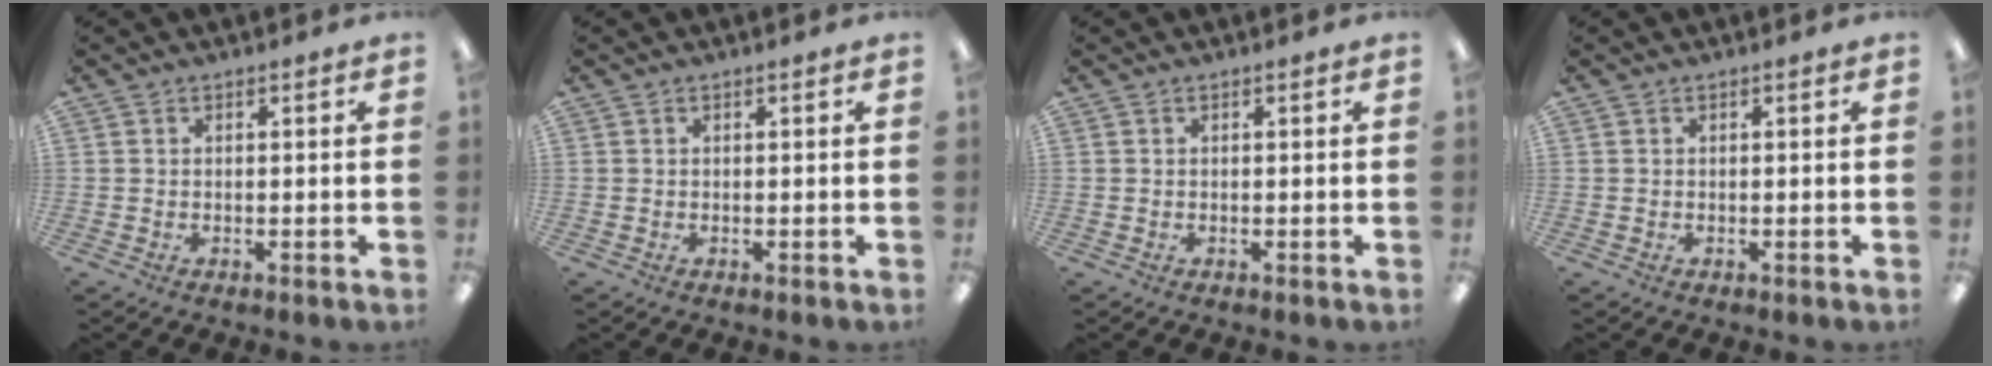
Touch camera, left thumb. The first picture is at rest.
{"total": 0.0}
{"total": 0.0}
{"total": 0.0}